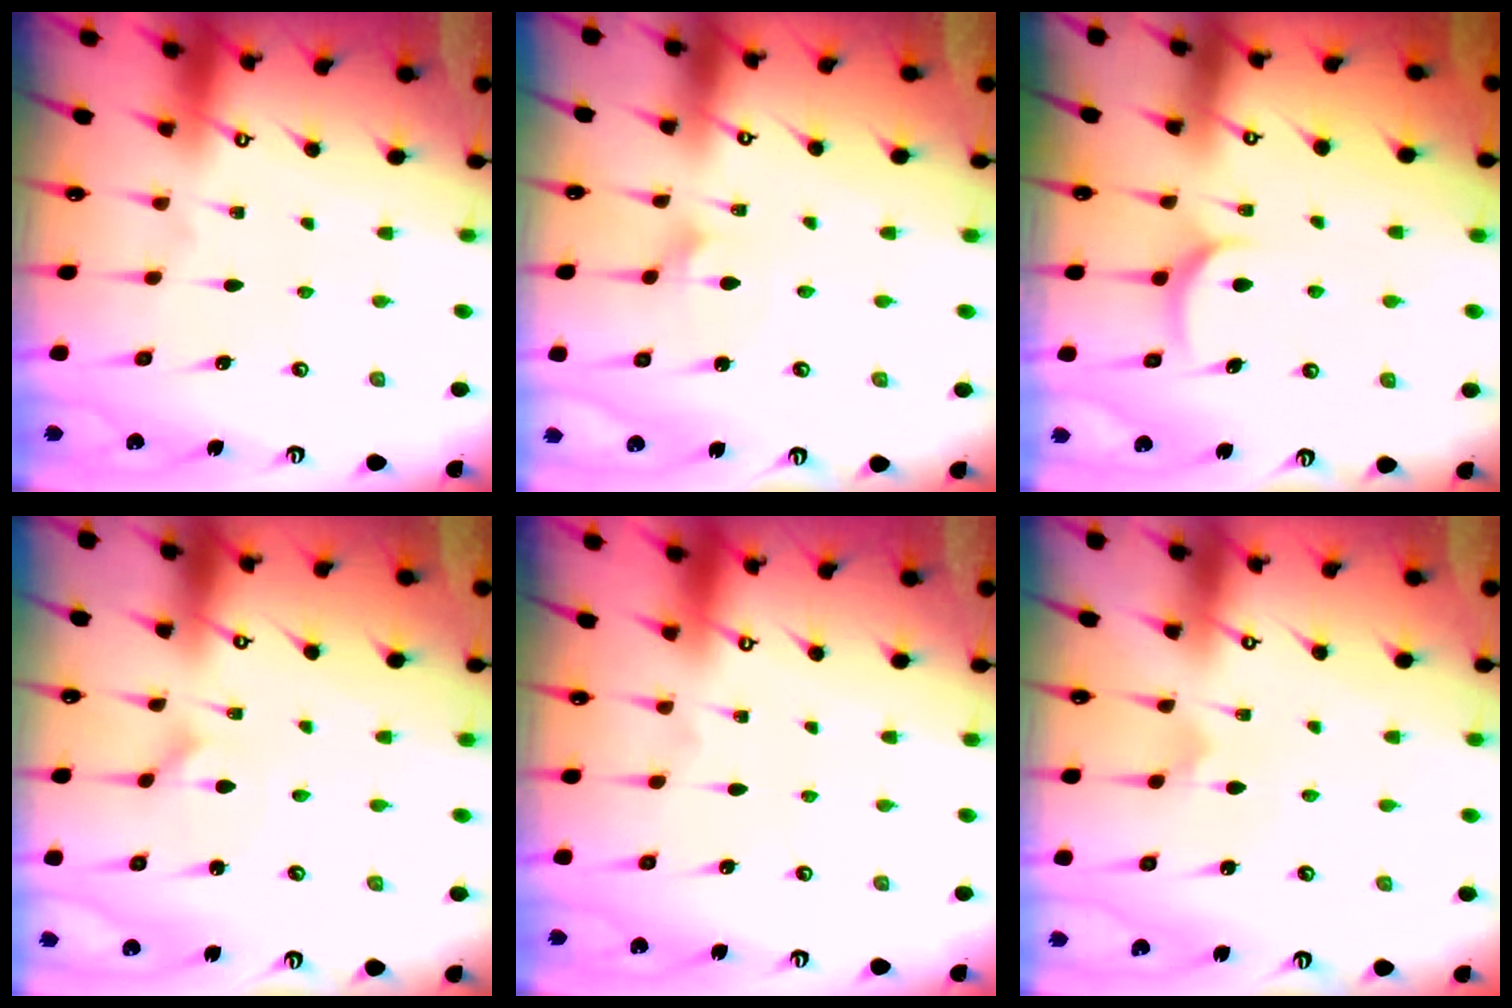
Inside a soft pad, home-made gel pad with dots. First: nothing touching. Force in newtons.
{"total": 2.7, "press": 2.7, "slide": 0.2}
{"total": 4.2, "press": 4.2, "slide": 0.2}
{"total": 0.8, "press": 0.8, "slide": 0.2}
{"total": 0.0}
{"total": 2.5, "press": 2.5, "slide": 0.3}